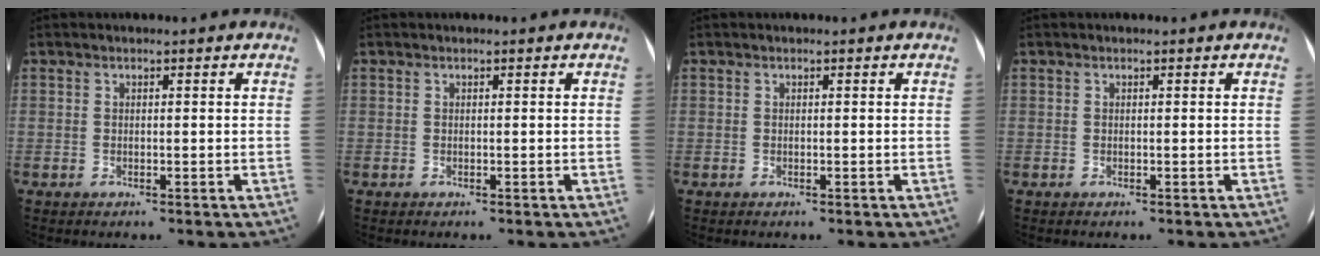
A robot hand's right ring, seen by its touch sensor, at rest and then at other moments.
{"total": 0.0}
{"total": 0.0}
{"total": 0.0}